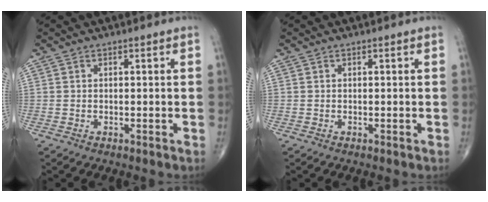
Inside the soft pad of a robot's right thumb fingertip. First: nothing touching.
{"total": 0.0}